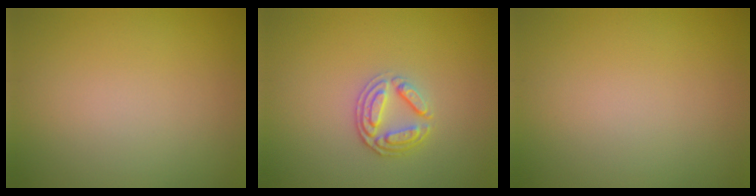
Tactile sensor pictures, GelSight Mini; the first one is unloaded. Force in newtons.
{"total": 2.7, "press": 2.5, "slide": 1.0}
{"total": 0.0}